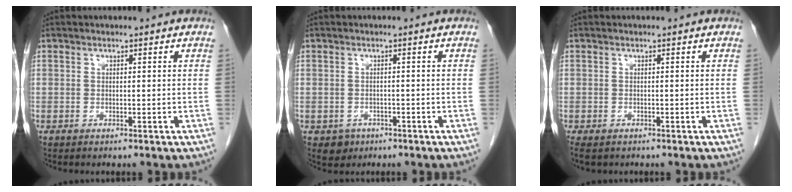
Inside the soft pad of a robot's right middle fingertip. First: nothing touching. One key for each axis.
{"total": 2.3, "fx": -1.2, "fy": 1.9, "fz": 0.4, "tx": -0.005, "ty": 0.006, "tz": -0.012}
{"total": 3.0, "fx": -2.2, "fy": 1.6, "fz": 1.3, "tx": -0.024, "ty": -0.006, "tz": -0.031}